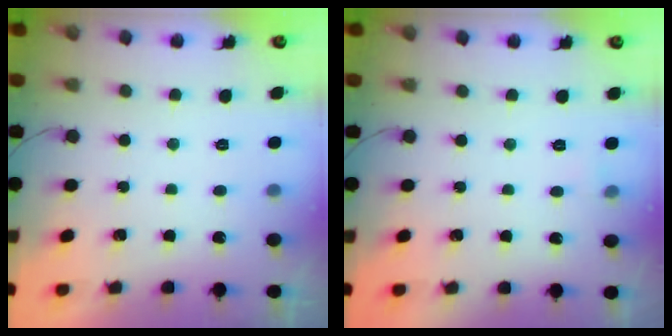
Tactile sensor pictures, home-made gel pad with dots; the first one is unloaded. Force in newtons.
{"total": 2.5, "press": 2.3, "slide": 1.1}